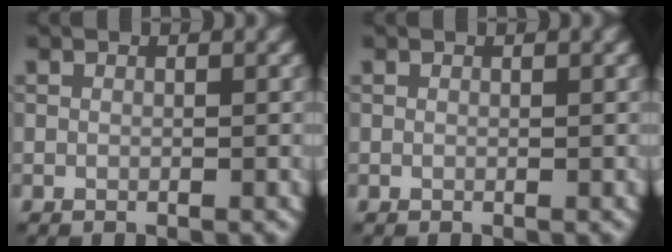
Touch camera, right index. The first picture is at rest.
{"total": 0.0}